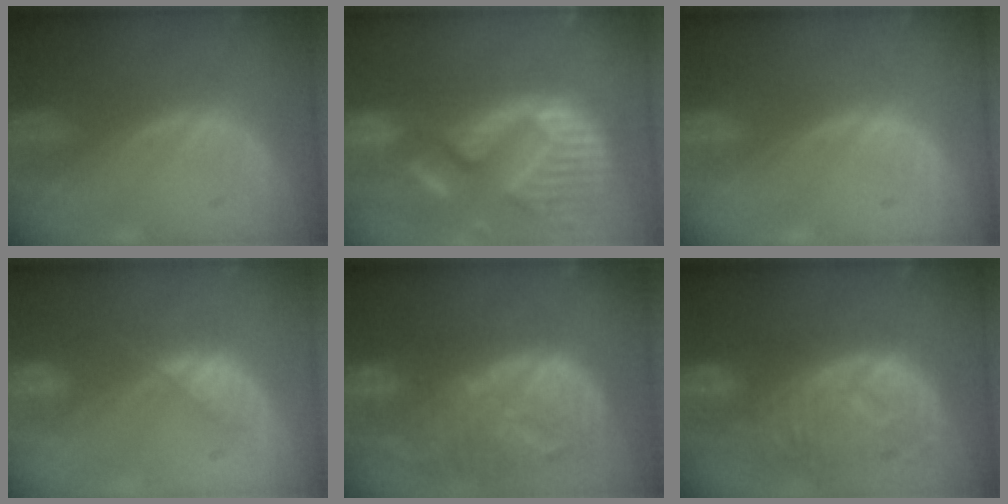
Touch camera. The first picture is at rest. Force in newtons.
{"total": 14.7, "press": 12.3, "slide": 8.2}
{"total": 0.0}
{"total": 4.6, "press": 4.6, "slide": 0.5}
{"total": 12.8, "press": 11.2, "slide": 6.3}
{"total": 10.8, "press": 9.7, "slide": 4.8}